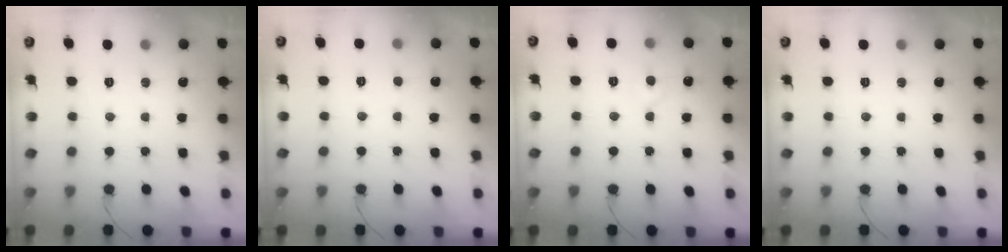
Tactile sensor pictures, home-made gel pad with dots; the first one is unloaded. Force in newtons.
{"total": 1.6, "press": 1.6, "slide": 0.2}
{"total": 4.8, "press": 4.7, "slide": 0.5}
{"total": 0.0}